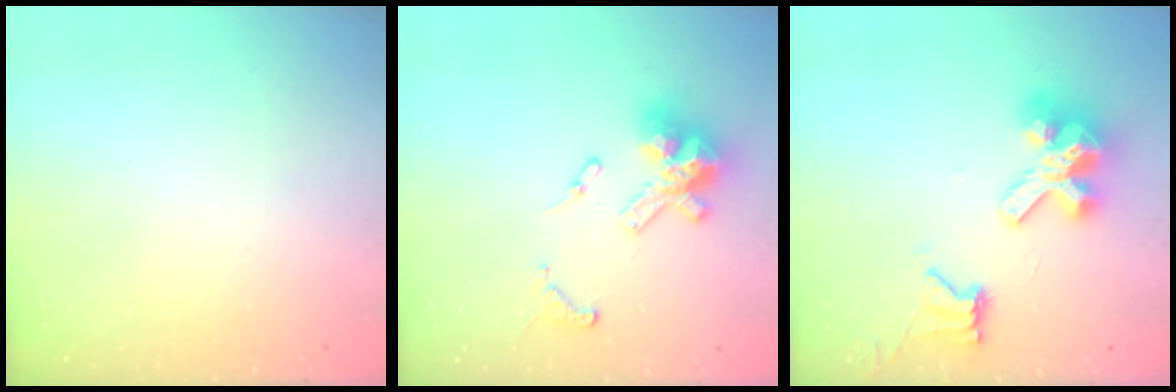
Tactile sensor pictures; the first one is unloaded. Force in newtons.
{"total": 15.9, "press": 15.9, "slide": 1.7}
{"total": 14.3, "press": 14.2, "slide": 1.7}